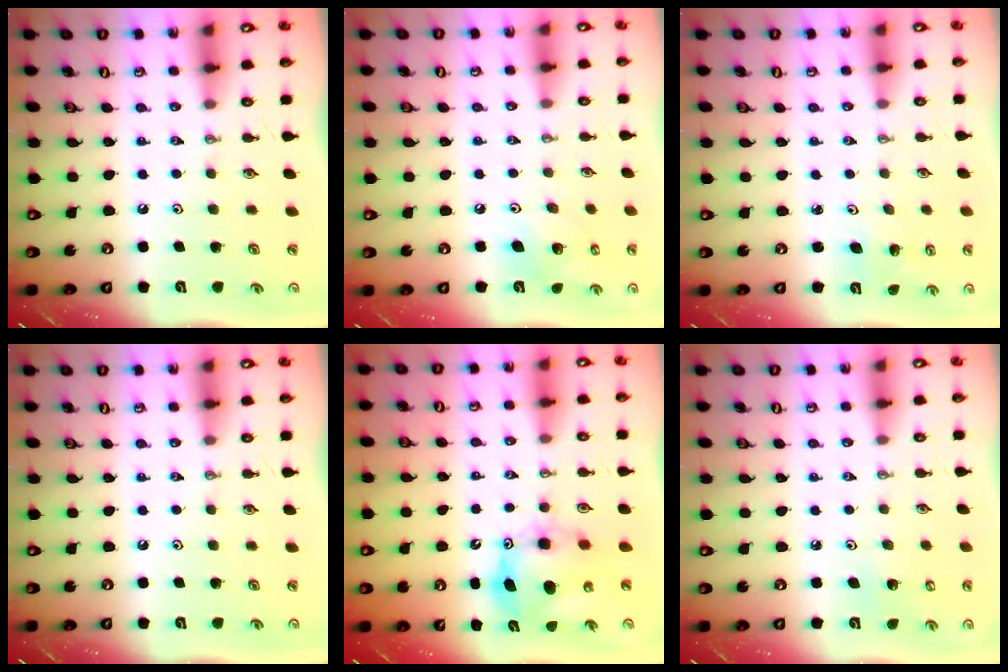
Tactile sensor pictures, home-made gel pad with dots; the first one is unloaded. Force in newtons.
{"total": 8.5, "press": 8.1, "slide": 2.6}
{"total": 2.1, "press": 2.1, "slide": 0.2}
{"total": 0.0}
{"total": 10.6, "press": 10.5, "slide": 0.9}
{"total": 2.8, "press": 2.8, "slide": 0.2}